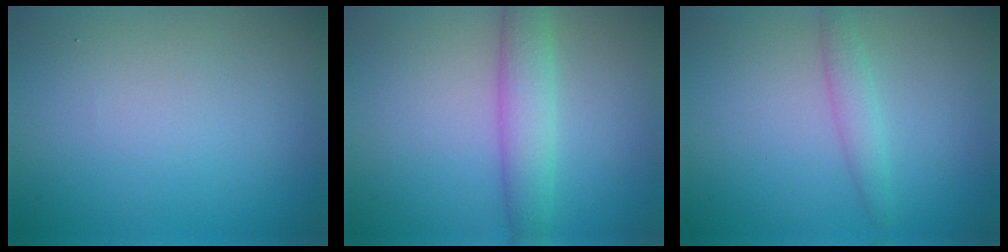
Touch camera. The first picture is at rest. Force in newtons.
{"total": 3.6, "press": 3.6, "slide": 0.1}
{"total": 1.7, "press": 1.7, "slide": 0.0}